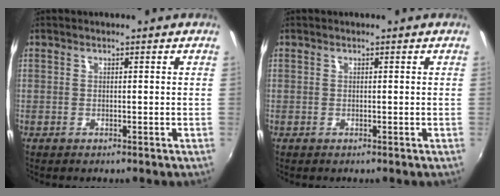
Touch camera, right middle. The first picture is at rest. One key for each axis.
{"total": 0.0}